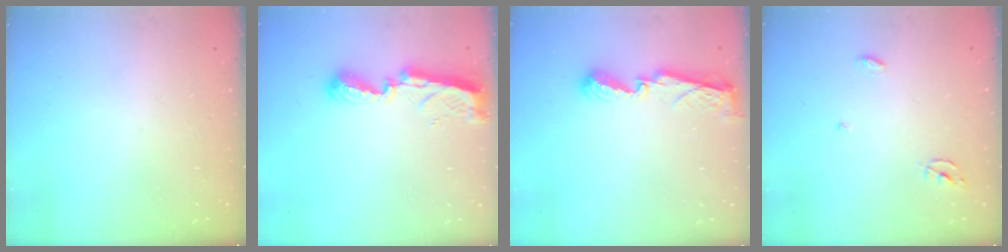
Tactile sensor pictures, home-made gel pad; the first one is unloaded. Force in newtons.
{"total": 9.0, "press": 9.0, "slide": 0.5}
{"total": 7.7, "press": 7.7, "slide": 0.8}
{"total": 3.2, "press": 3.2, "slide": 0.2}